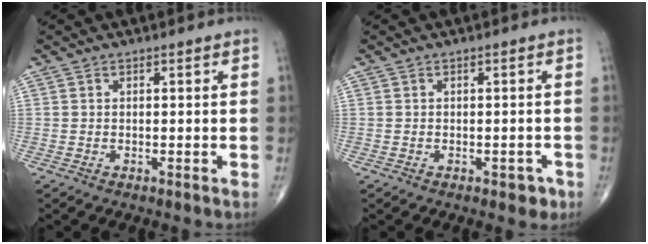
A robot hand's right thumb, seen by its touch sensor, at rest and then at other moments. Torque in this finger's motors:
{"motor_torque": [0.55, 0.41, 0.14, -0.55, 0.08]}